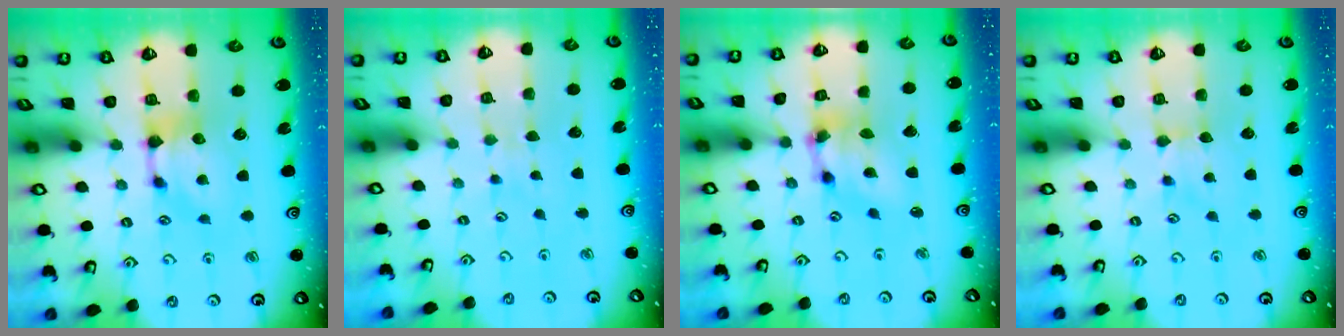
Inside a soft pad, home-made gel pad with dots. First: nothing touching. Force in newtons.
{"total": 4.3, "press": 4.3, "slide": 0.4}
{"total": 6.2, "press": 5.7, "slide": 2.4}
{"total": 2.0, "press": 1.9, "slide": 0.5}